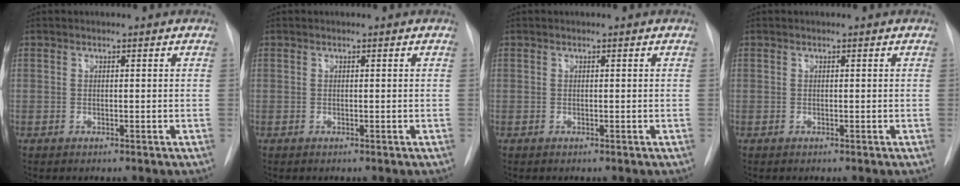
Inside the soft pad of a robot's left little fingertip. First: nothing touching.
{"total": 0.0}
{"total": 0.0}
{"total": 0.0}